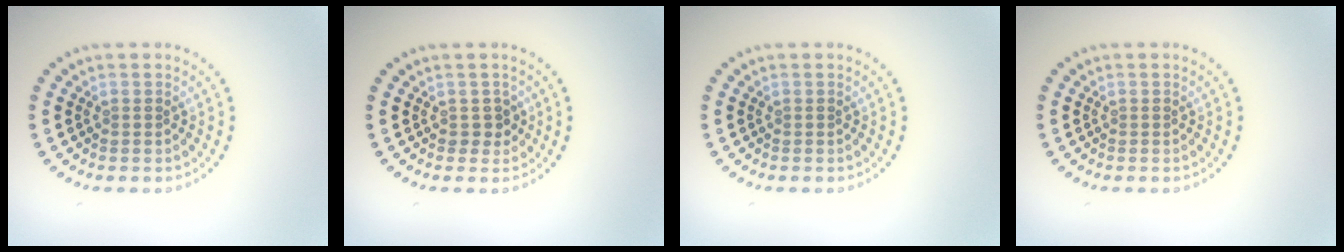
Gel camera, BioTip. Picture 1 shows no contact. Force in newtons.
{"total": 1.2, "press": 1.1, "slide": 0.5}
{"total": 0.0}
{"total": 0.0}